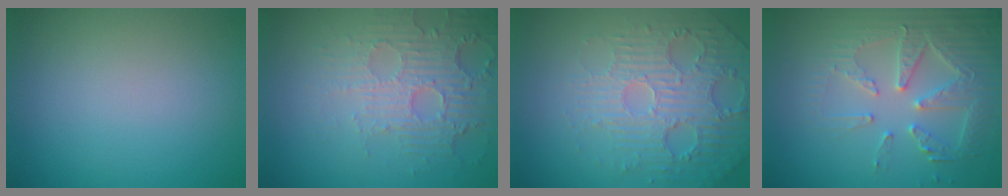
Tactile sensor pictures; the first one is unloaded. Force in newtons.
{"total": 4.3, "press": 3.8, "slide": 2.0}
{"total": 5.4, "press": 3.8, "slide": 3.9}
{"total": 4.5, "press": 4.5, "slide": 0.3}